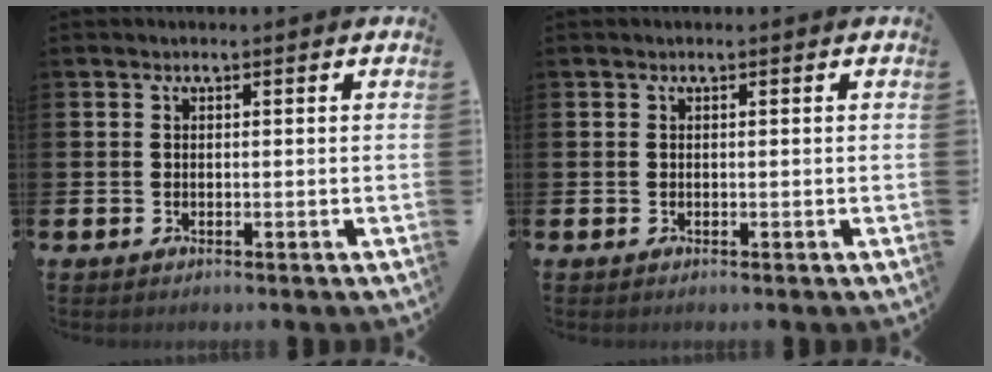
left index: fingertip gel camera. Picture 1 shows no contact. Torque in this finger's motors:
{"motor_torque": [0.00, 0.00, 0.00, 0.00]}